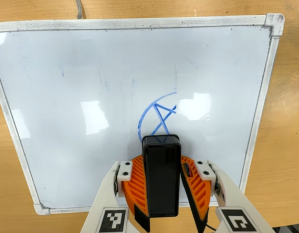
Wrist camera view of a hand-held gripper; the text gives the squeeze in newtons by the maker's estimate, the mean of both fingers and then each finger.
{"total": 7.2, "left": 7.5, "right": 6.9}